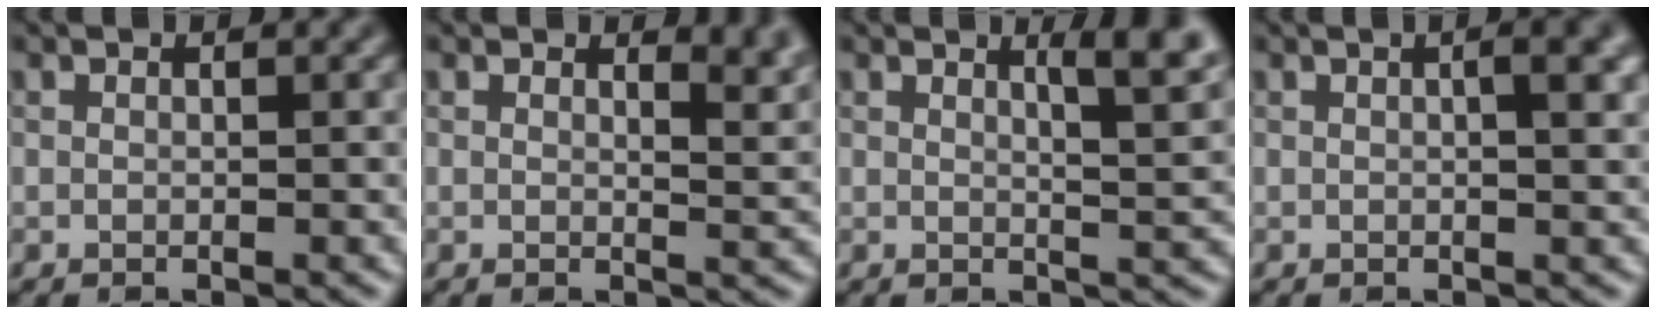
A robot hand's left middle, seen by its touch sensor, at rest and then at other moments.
{"total": 3.3, "force": [2.2, 1.3, 2.1], "torque": [-0.017, -0.004, 0.030]}
{"total": 4.5, "force": [2.4, 1.2, 3.6], "torque": [-0.036, 0.001, 0.030]}
{"total": 3.6, "force": [1.0, 1.2, 3.3], "torque": [-0.033, 0.008, 0.005]}